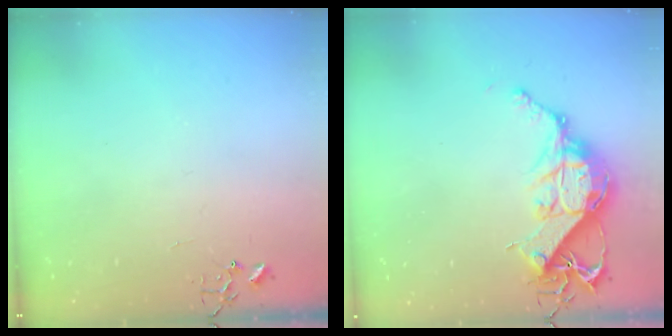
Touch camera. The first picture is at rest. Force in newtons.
{"total": 13.2, "press": 13.2, "slide": 1.1}